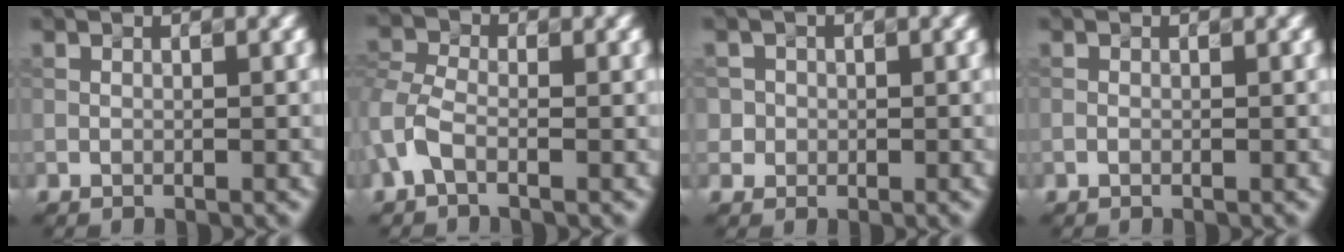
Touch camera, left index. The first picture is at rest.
{"total": 2.7, "force": [-1.0, 1.8, 1.7], "torque": [-0.045, 0.009, -0.031]}
{"total": 1.9, "force": [0.2, 1.9, -0.1], "torque": [0.010, 0.005, -0.005]}
{"total": 0.0}